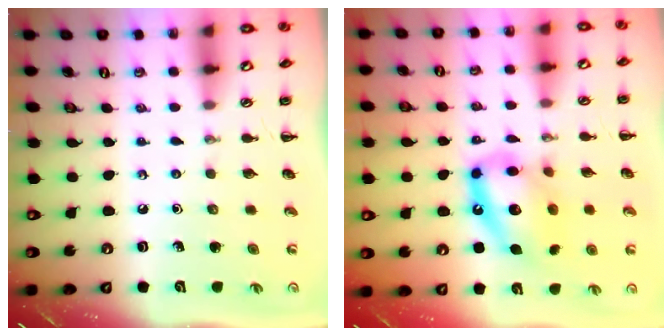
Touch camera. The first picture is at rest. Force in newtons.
{"total": 15.7, "press": 15.3, "slide": 3.2}